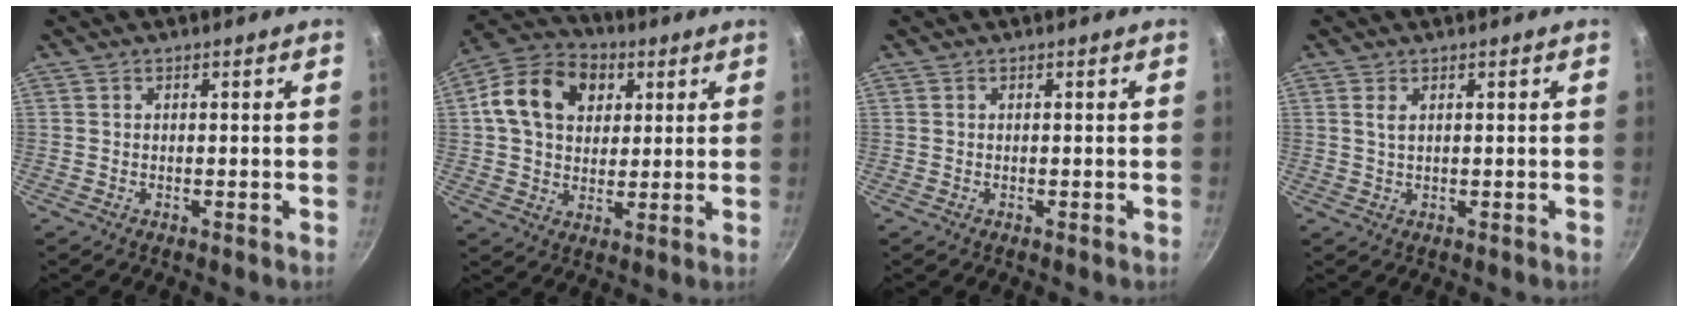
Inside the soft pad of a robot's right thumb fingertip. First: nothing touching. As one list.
[{"total": 15.0, "force": [4.2, 11.4, 8.9], "torque": [-0.138, 0.011, 0.056]}, {"total": 0.0}, {"total": 1.5, "force": [0.6, 0.7, 1.2], "torque": [-0.025, -0.003, 0.014]}]